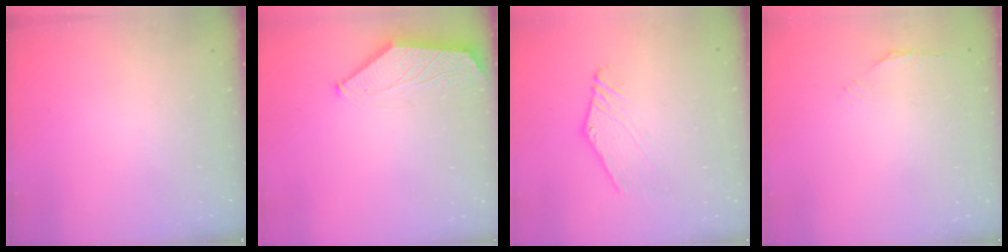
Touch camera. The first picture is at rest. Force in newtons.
{"total": 1.6, "press": 1.6, "slide": 0.3}
{"total": 1.0, "press": 0.9, "slide": 0.2}
{"total": 1.6, "press": 1.5, "slide": 0.6}